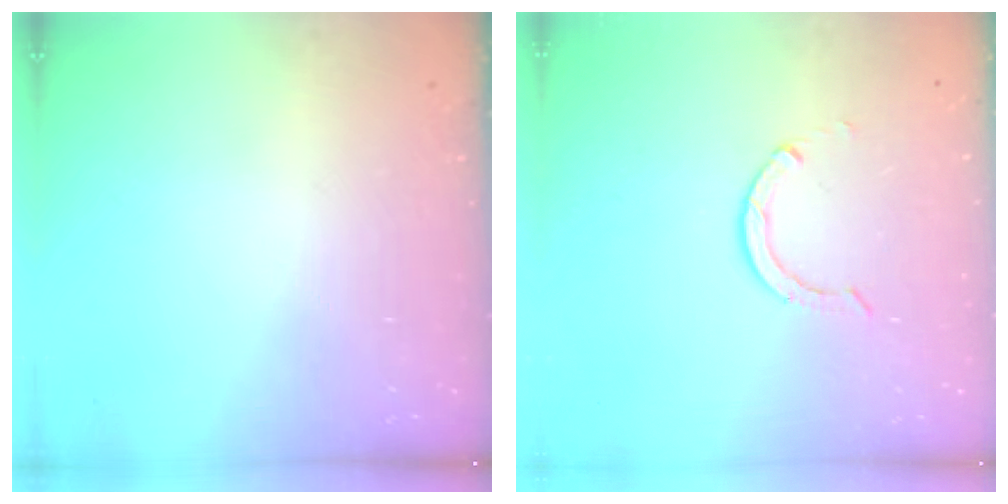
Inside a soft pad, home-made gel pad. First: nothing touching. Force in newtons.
{"total": 2.9, "press": 2.9, "slide": 0.4}